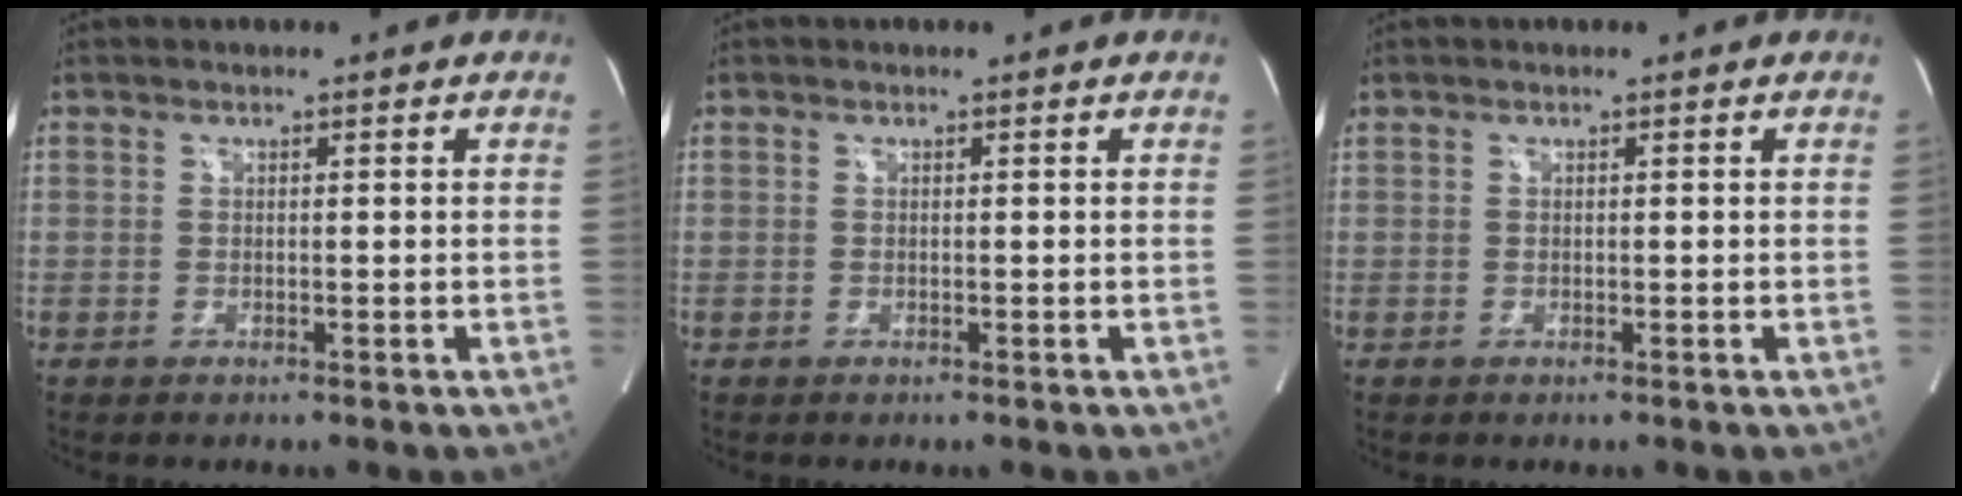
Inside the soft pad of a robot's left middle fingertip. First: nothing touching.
{"total": 0.0}
{"total": 0.0}